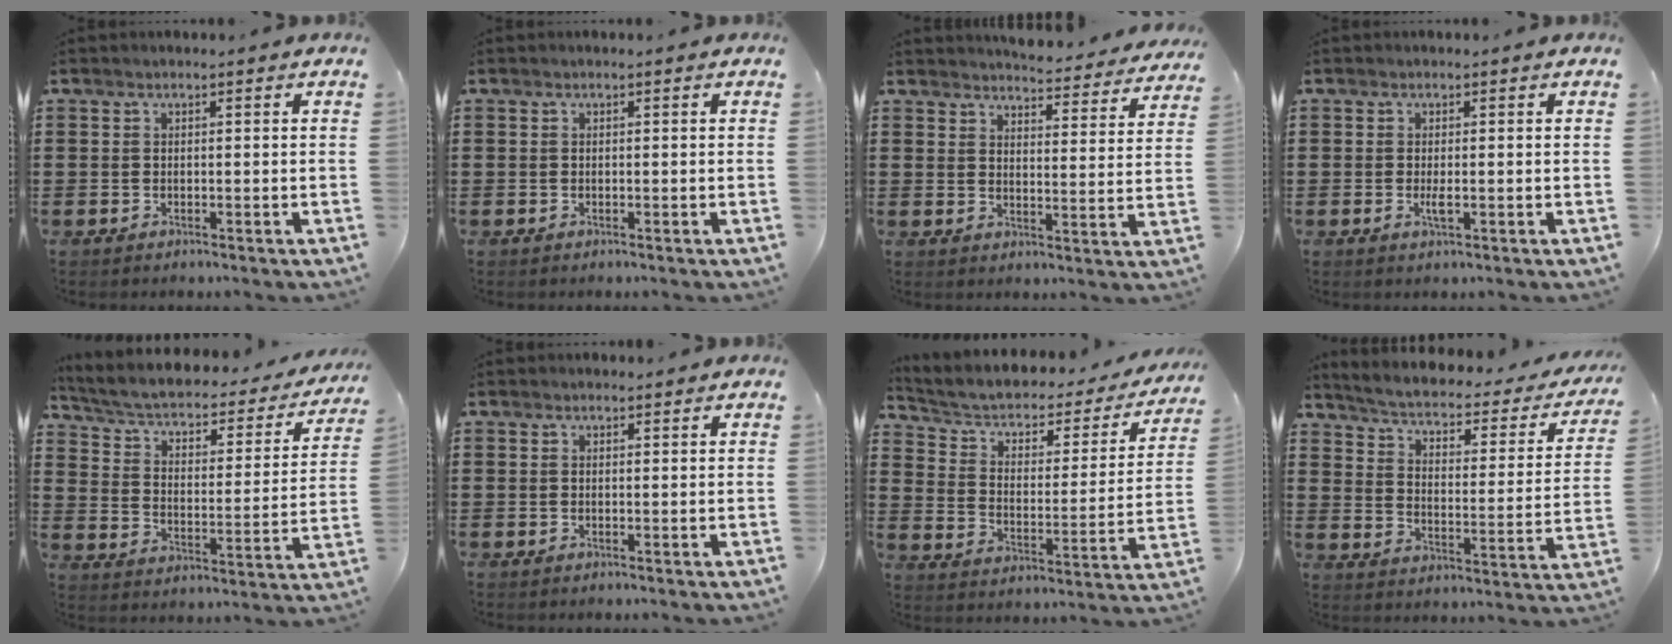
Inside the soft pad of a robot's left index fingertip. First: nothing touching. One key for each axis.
{"total": 0.0}
{"total": 4.6, "fx": 4.6, "fy": -0.2, "fz": 0.6, "tx": -0.015, "ty": -0.038, "tz": 0.075}
{"total": 1.7, "fx": -0.1, "fy": 0.4, "fz": 1.6, "tx": -0.038, "ty": -0.005, "tz": -0.004}
{"total": 3.7, "fx": 2.4, "fy": 1.6, "fz": 2.3, "tx": -0.058, "ty": -0.022, "tz": 0.033}
{"total": 0.5, "fx": 0.5, "fy": 0.2, "fz": 0.0, "tx": -0.001, "ty": 0.002, "tz": 0.010}
{"total": 4.2, "fx": 2.7, "fy": 2.3, "fz": 2.2, "tx": -0.060, "ty": -0.022, "tz": 0.037}
{"total": 2.6, "fx": 1.7, "fy": 0.6, "fz": 1.8, "tx": -0.049, "ty": -0.024, "tz": 0.017}